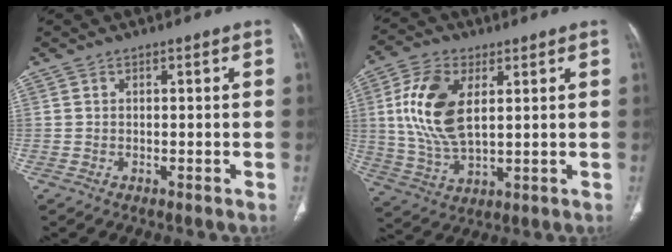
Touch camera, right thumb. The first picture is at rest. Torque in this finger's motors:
{"motor_torque": [-0.55, 1.42, 1.06, 0.65, 0.16]}